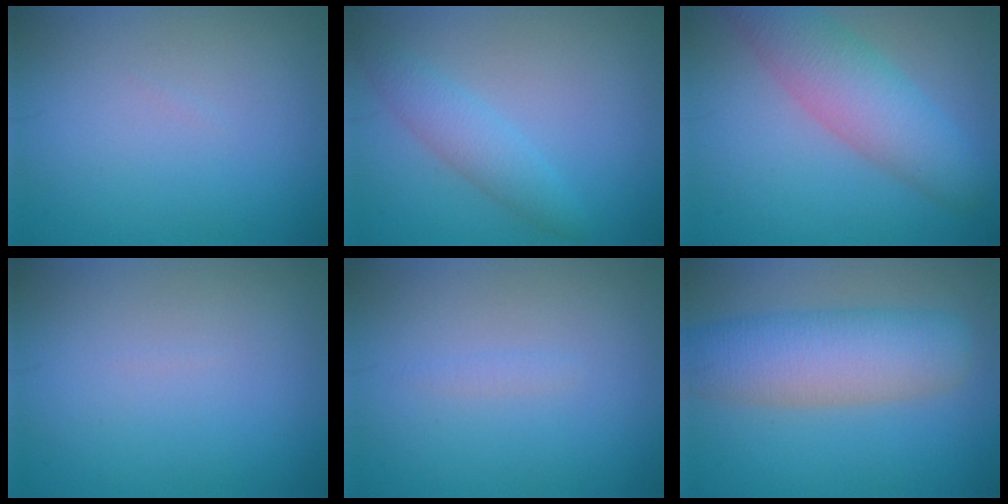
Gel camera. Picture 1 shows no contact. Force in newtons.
{"total": 2.8, "press": 2.8, "slide": 0.1}
{"total": 6.2, "press": 6.2, "slide": 0.3}
{"total": 0.0}
{"total": 0.6, "press": 0.6, "slide": 0.1}
{"total": 7.3, "press": 7.3, "slide": 0.0}